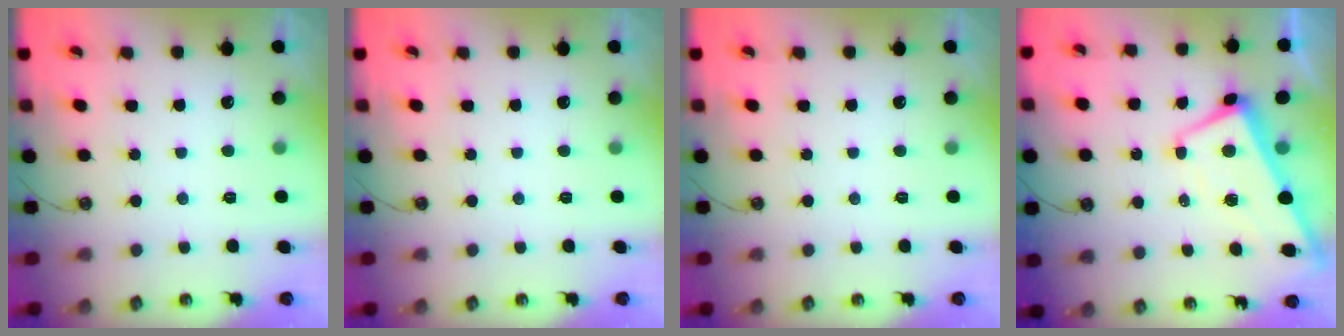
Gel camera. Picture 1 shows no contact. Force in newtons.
{"total": 0.0}
{"total": 0.0}
{"total": 0.9, "press": 0.2, "slide": 0.9}